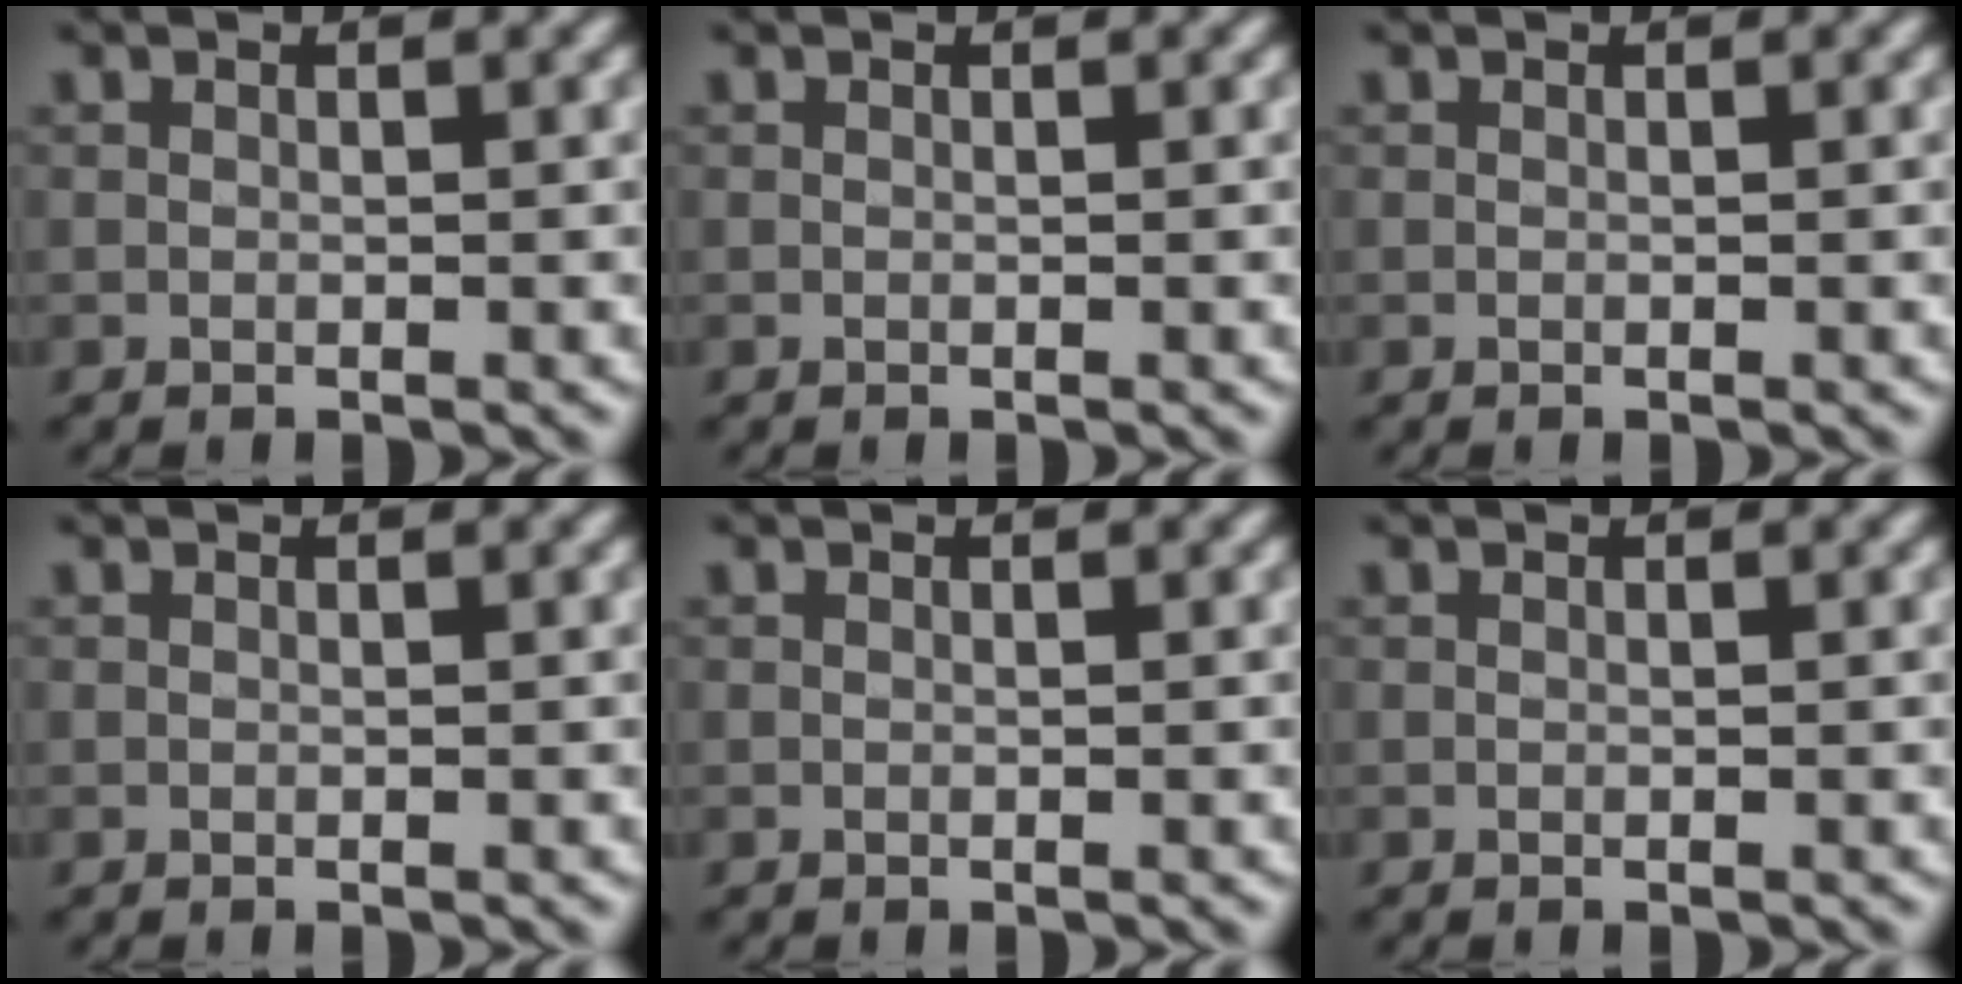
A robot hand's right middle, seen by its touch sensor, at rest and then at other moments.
{"total": 0.0}
{"total": 0.0}
{"total": 0.0}
{"total": 0.0}
{"total": 0.0}